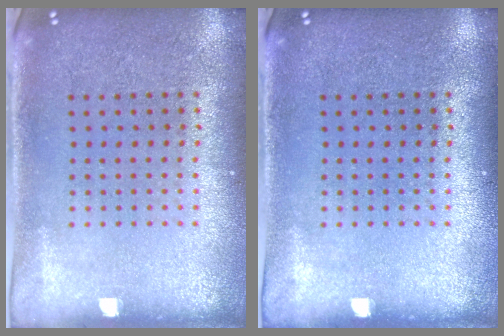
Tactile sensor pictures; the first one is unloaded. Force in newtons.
{"total": 0.0}